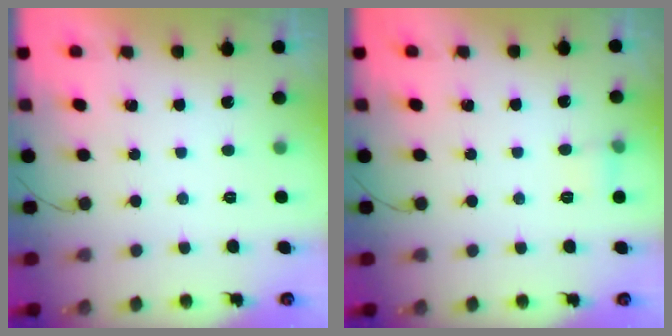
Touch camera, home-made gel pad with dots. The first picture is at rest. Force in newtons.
{"total": 4.3, "press": 4.1, "slide": 1.1}